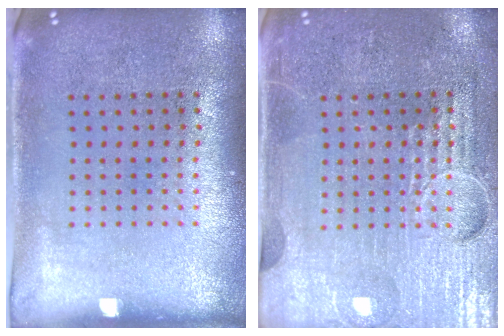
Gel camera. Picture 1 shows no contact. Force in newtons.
{"total": 4.1, "press": 4.0, "slide": 0.7}